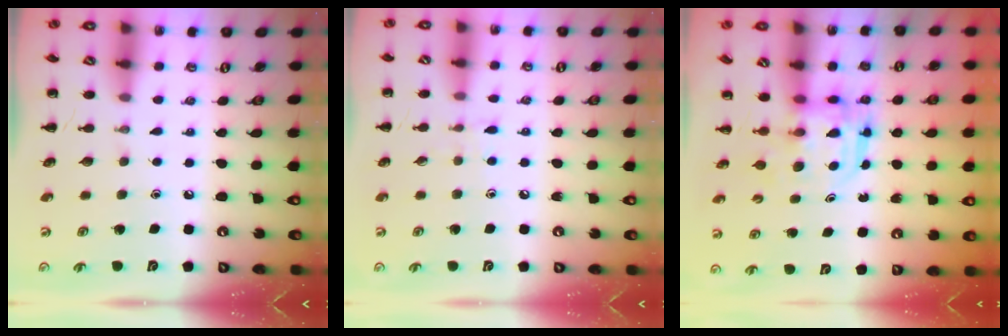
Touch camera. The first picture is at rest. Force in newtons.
{"total": 4.5, "press": 4.1, "slide": 1.8}
{"total": 3.1, "press": 3.1, "slide": 0.2}